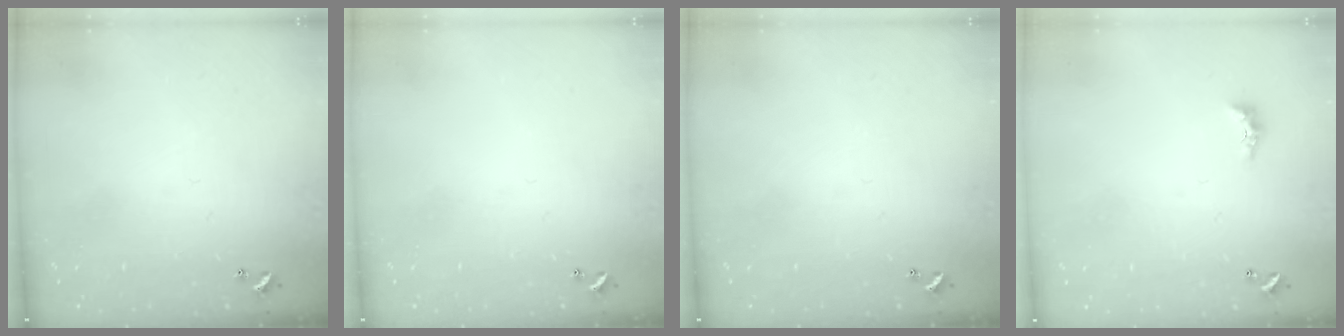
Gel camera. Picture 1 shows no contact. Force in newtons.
{"total": 0.0}
{"total": 0.0}
{"total": 2.2, "press": 2.2, "slide": 0.6}